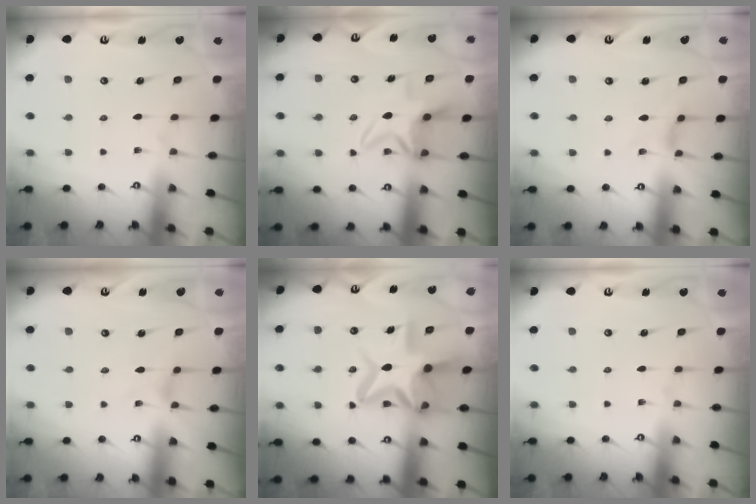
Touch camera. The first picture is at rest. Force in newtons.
{"total": 6.6, "press": 6.4, "slide": 1.3}
{"total": 0.8, "press": 0.8, "slide": 0.3}
{"total": 0.0}
{"total": 14.7, "press": 14.6, "slide": 2.0}
{"total": 0.0}